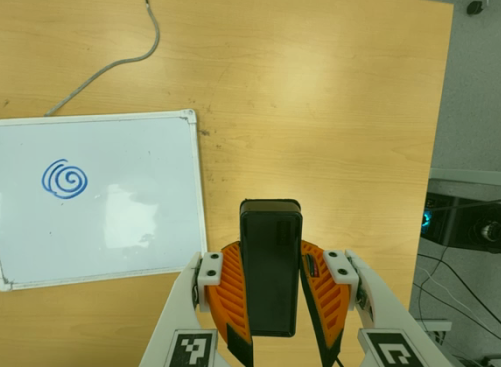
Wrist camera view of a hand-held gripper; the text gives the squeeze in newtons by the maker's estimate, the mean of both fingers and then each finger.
{"total": 10.9, "left": 8.5, "right": 13.4}